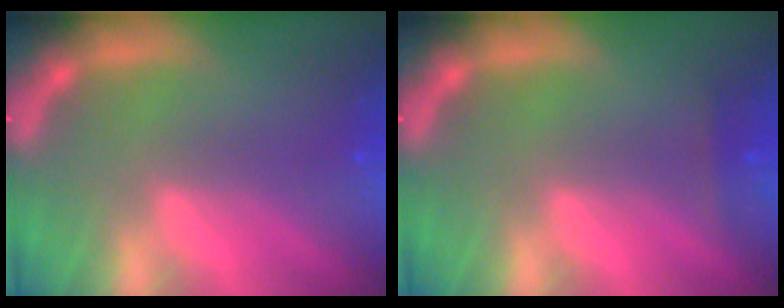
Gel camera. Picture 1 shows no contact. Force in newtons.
{"total": 0.9}